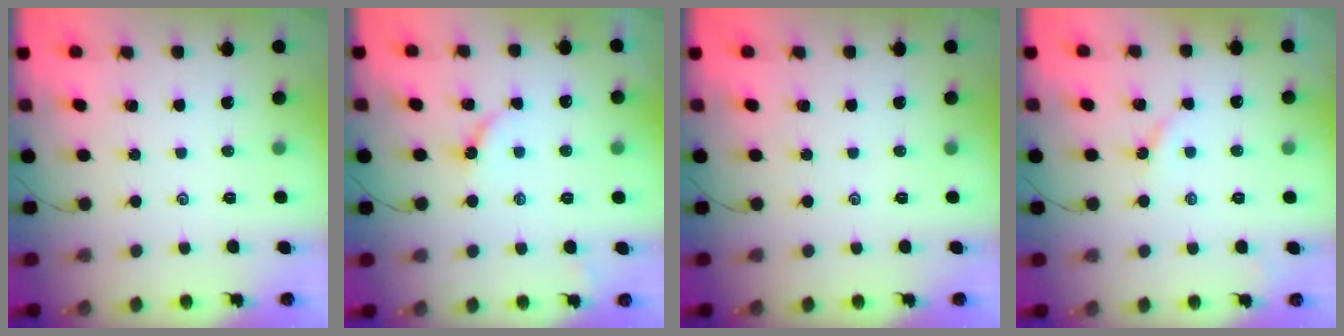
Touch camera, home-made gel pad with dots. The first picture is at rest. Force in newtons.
{"total": 4.0, "press": 4.0, "slide": 0.5}
{"total": 0.0}
{"total": 2.4, "press": 2.4, "slide": 0.3}